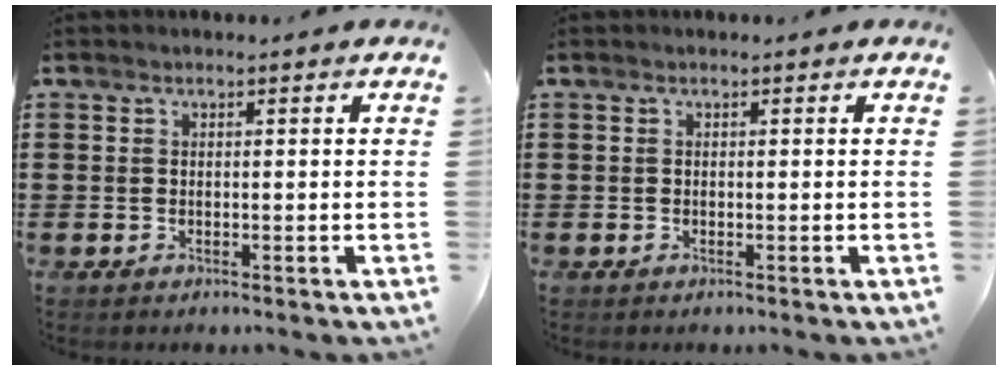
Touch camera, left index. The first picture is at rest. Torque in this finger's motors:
{"motor_torque": [0.00, 0.00, 0.00, -0.01]}